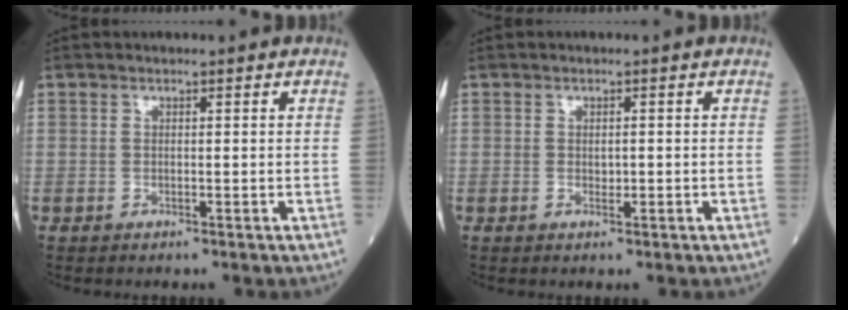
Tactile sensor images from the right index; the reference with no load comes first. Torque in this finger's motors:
{"motor_torque": [-0.22, -0.06, -0.01, 0.00]}